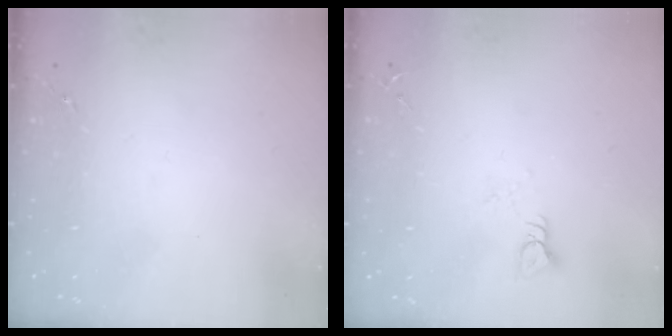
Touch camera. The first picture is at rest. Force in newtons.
{"total": 3.6, "press": 3.6, "slide": 0.4}